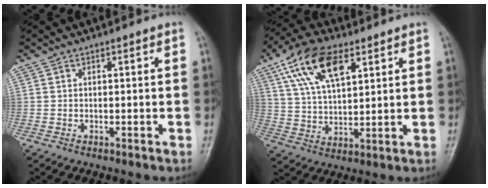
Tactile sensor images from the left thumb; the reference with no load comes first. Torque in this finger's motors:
{"motor_torque": [0.44, 0.42, 1.33, -0.80, 0.14]}